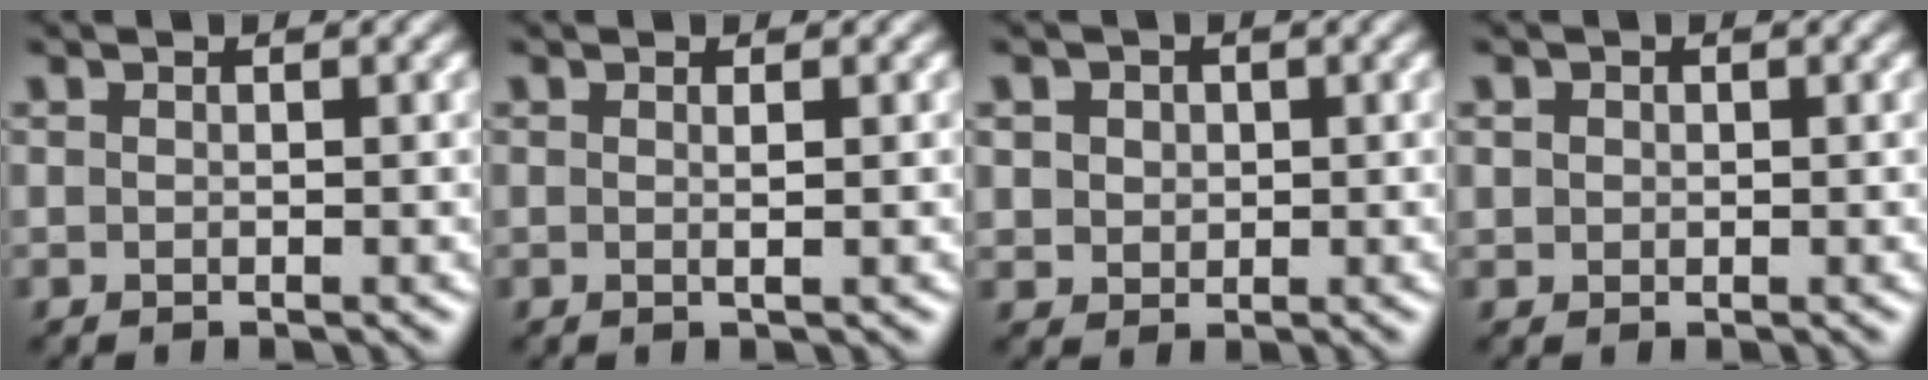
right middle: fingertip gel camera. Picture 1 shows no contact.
{"total": 0.9, "force": [0.1, 0.2, 0.9], "torque": [-0.012, 0.002, -0.002]}
{"total": 2.9, "force": [1.1, 2.4, 1.2], "torque": [-0.028, 0.009, 0.022]}
{"total": 0.8, "force": [0.2, 0.8, 0.2], "torque": [0.002, -0.003, 0.005]}